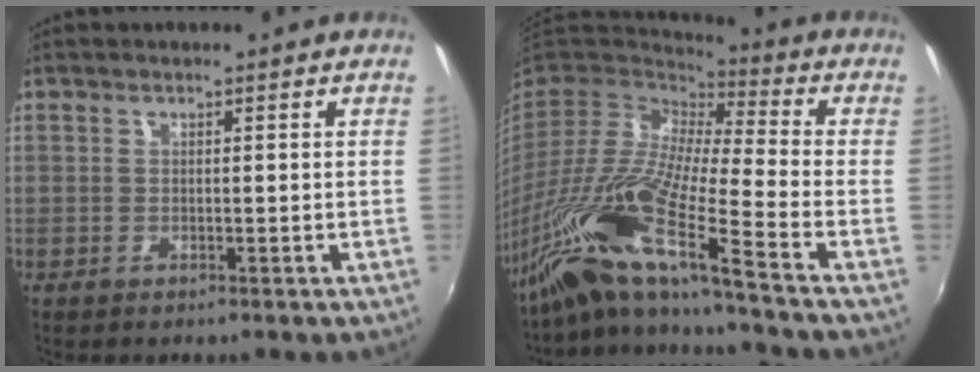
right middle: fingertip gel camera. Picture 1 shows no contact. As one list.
[{"total": 21.2, "force": [-14.3, 0.2, 15.6], "torque": [-0.277, -0.043, -0.284]}]